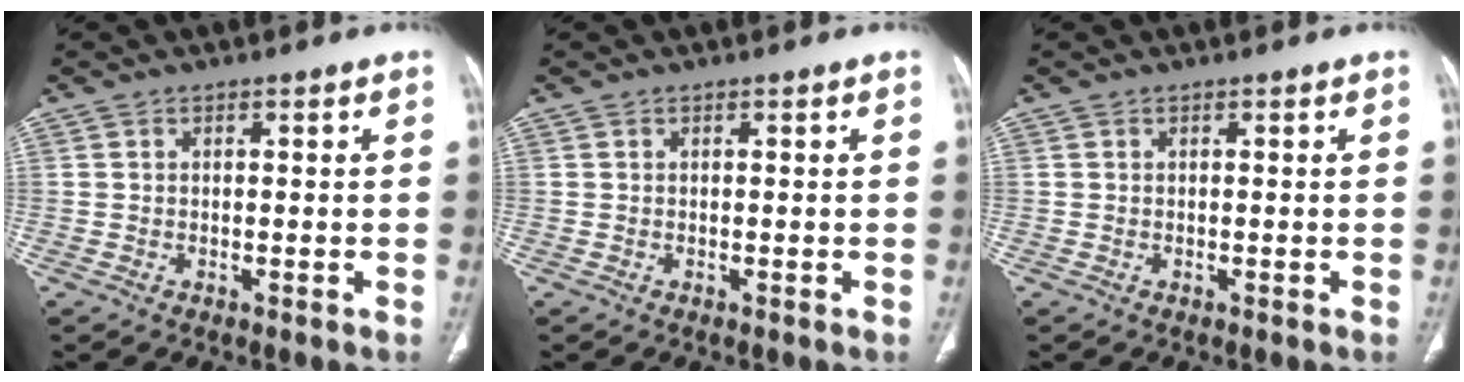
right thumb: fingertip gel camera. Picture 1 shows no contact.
{"total": 0.0}
{"total": 0.0}